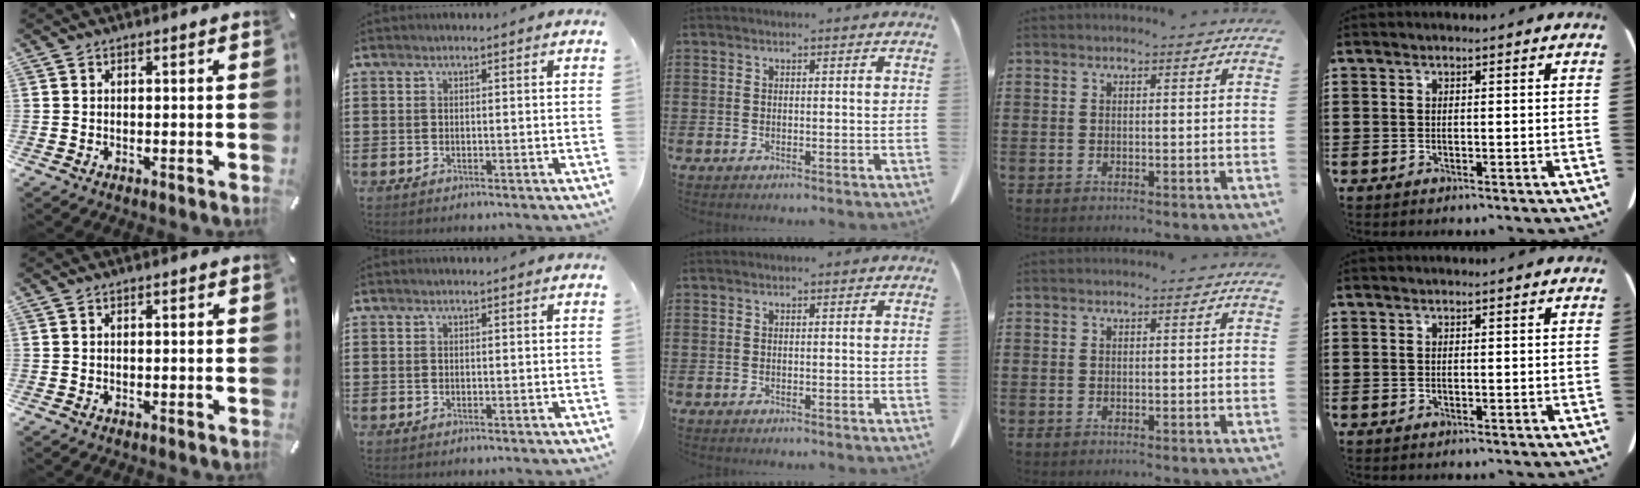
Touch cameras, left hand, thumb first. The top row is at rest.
{}